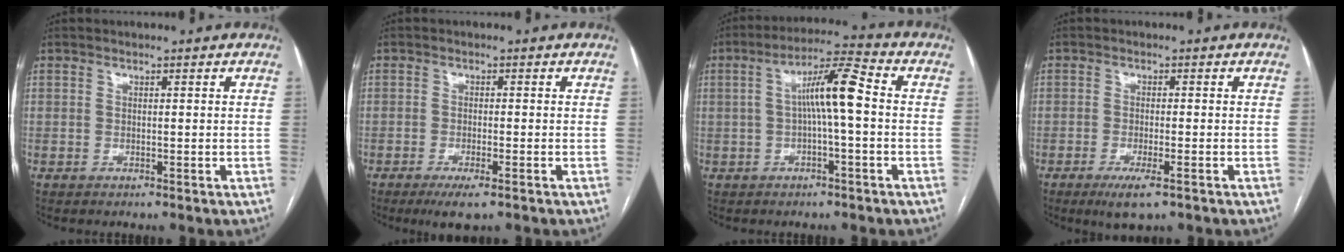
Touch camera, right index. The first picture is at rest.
{"total": 4.2, "force": [-2.6, 0.6, 3.2], "torque": [-0.056, -0.011, -0.041]}
{"total": 8.0, "force": [0.0, 0.7, 8.0], "torque": [-0.141, 0.027, -0.003]}
{"total": 4.6, "force": [-2.7, 0.7, 3.6], "torque": [-0.067, -0.011, -0.043]}